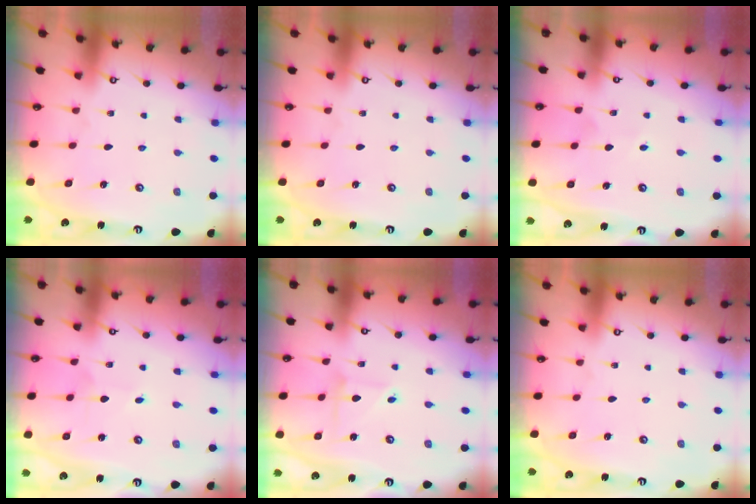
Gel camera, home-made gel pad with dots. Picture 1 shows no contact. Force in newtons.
{"total": 0.0}
{"total": 2.6, "press": 2.4, "slide": 1.0}
{"total": 1.3, "press": 1.3, "slide": 0.1}
{"total": 2.9, "press": 2.9, "slide": 0.3}
{"total": 0.0}